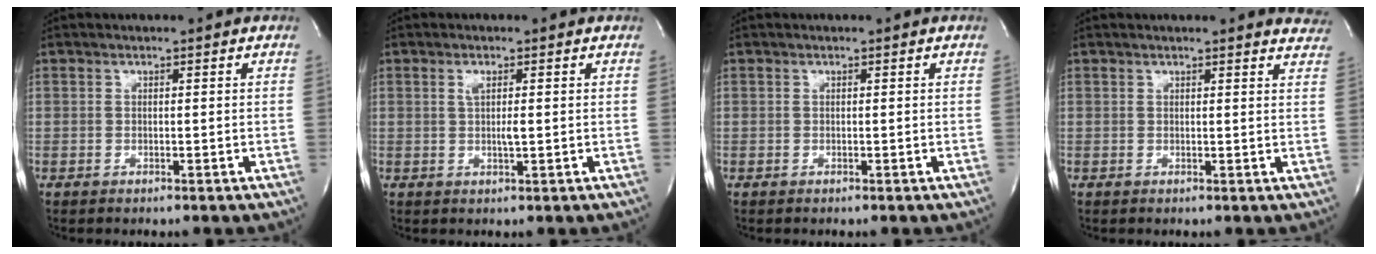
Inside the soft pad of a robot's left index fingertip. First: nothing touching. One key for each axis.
{"total": 2.2, "fx": 0.3, "fy": 0.3, "fz": 2.2, "tx": -0.046, "ty": -0.002, "tz": 0.006}
{"total": 0.0}
{"total": 9.5, "fx": 9.2, "fy": 1.7, "fz": 1.9, "tx": 0.003, "ty": -0.020, "tz": 0.071}